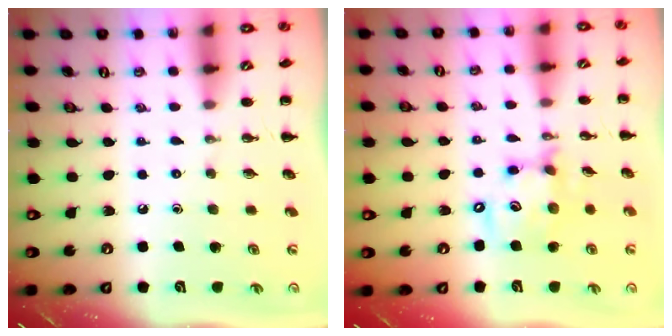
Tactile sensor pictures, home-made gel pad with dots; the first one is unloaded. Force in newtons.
{"total": 13.2, "press": 12.9, "slide": 3.1}